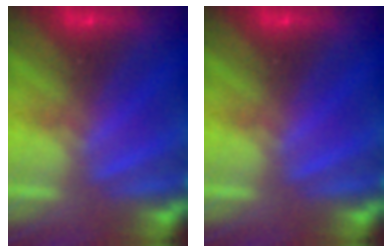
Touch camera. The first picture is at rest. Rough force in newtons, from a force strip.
{"total": 0.0}